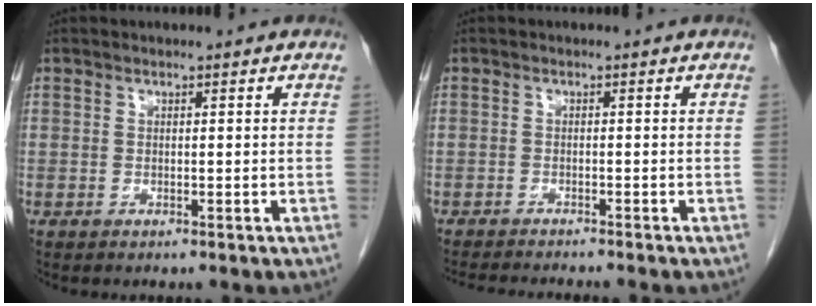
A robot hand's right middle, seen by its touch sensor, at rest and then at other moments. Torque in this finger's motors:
{"motor_torque": [0.55, -0.41, 0.03, 0.02]}